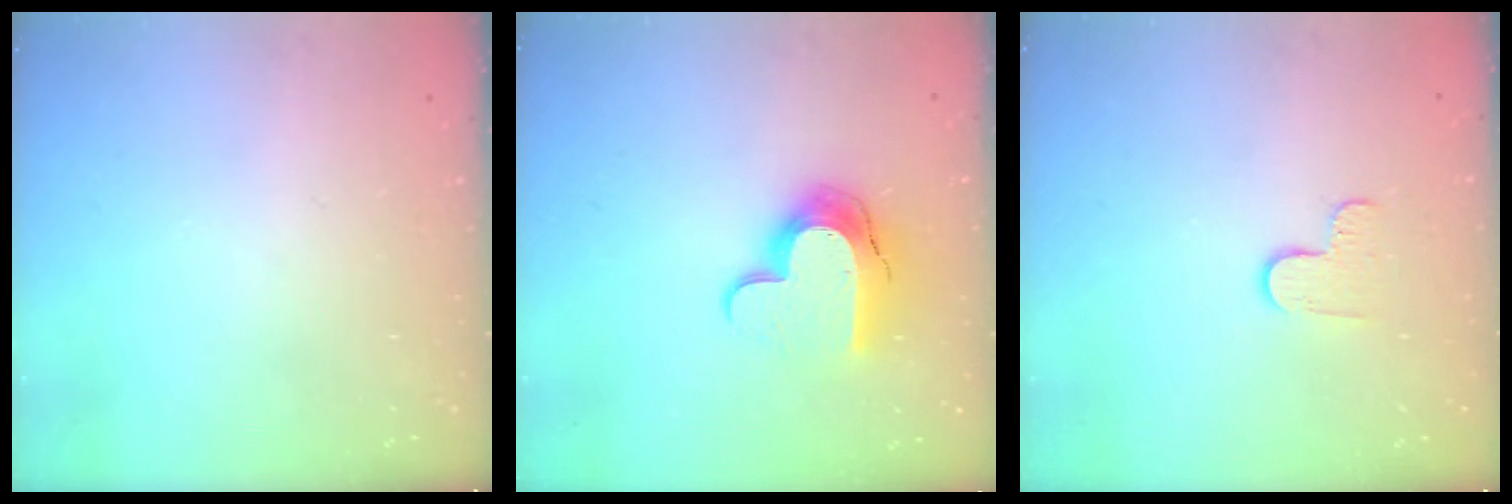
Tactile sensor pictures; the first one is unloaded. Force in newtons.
{"total": 13.0, "press": 13.0, "slide": 1.0}
{"total": 5.4, "press": 5.4, "slide": 0.5}